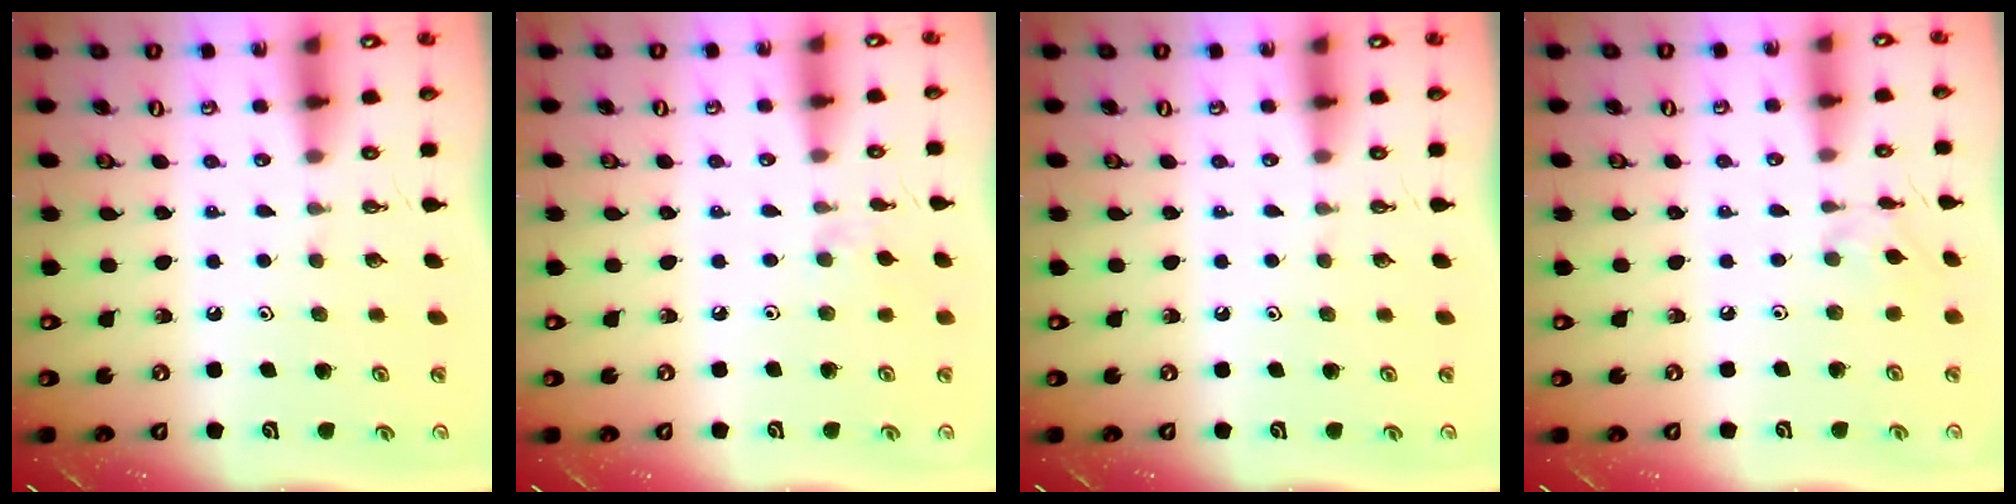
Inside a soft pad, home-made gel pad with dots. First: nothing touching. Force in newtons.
{"total": 2.0, "press": 1.9, "slide": 0.5}
{"total": 0.0}
{"total": 1.6, "press": 1.6, "slide": 0.2}